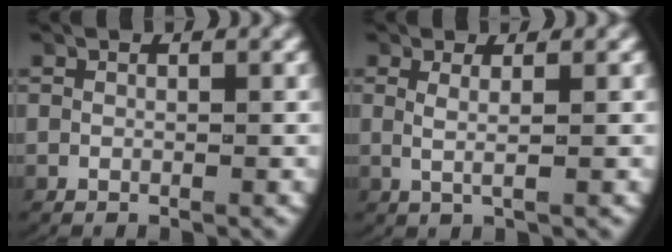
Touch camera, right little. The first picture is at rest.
{"total": 1.8, "force": [0.4, 0.1, 1.8], "torque": [-0.046, -0.009, 0.015]}